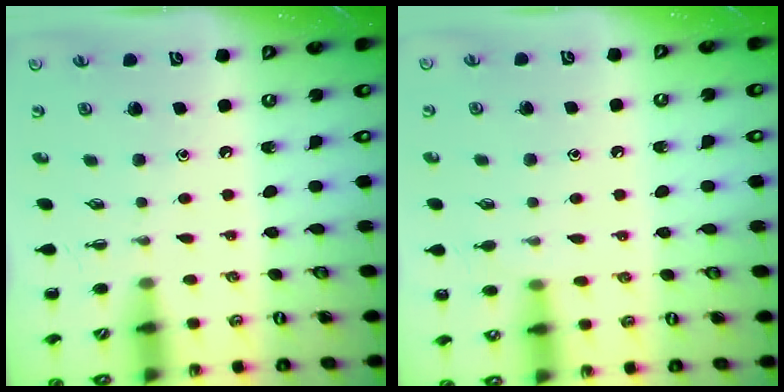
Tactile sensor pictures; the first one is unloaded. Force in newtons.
{"total": 5.5, "press": 5.1, "slide": 2.1}